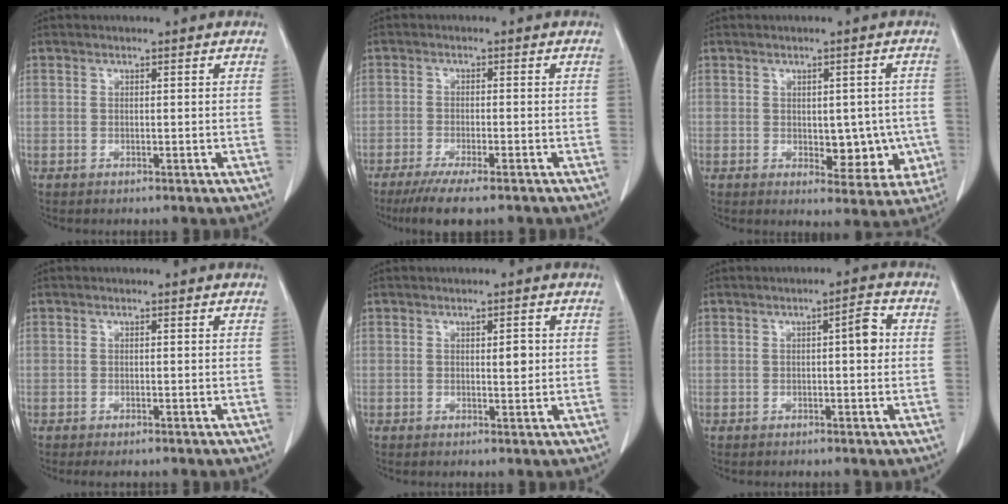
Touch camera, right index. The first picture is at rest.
{"total": 8.2, "force": [-6.3, 0.9, 5.1], "torque": [-0.077, -0.019, -0.096]}
{"total": 7.1, "force": [-0.7, 4.1, 5.7], "torque": [-0.051, 0.008, 0.005]}
{"total": 1.0, "force": [-0.7, 0.2, 0.6], "torque": [-0.007, -0.003, -0.006]}
{"total": 1.9, "force": [0.4, 0.6, 1.8], "torque": [-0.025, 0.000, 0.011]}
{"total": 3.2, "force": [0.4, 0.7, 3.1], "torque": [-0.041, 0.009, 0.003]}